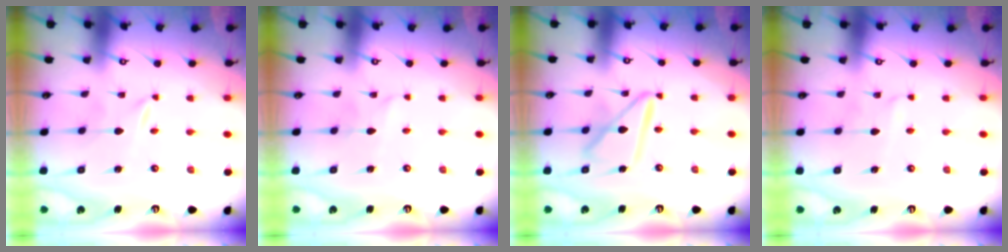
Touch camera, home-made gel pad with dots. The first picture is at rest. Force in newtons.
{"total": 2.3, "press": 2.3, "slide": 0.0}
{"total": 12.7, "press": 12.7, "slide": 1.3}
{"total": 2.3, "press": 2.3, "slide": 0.3}